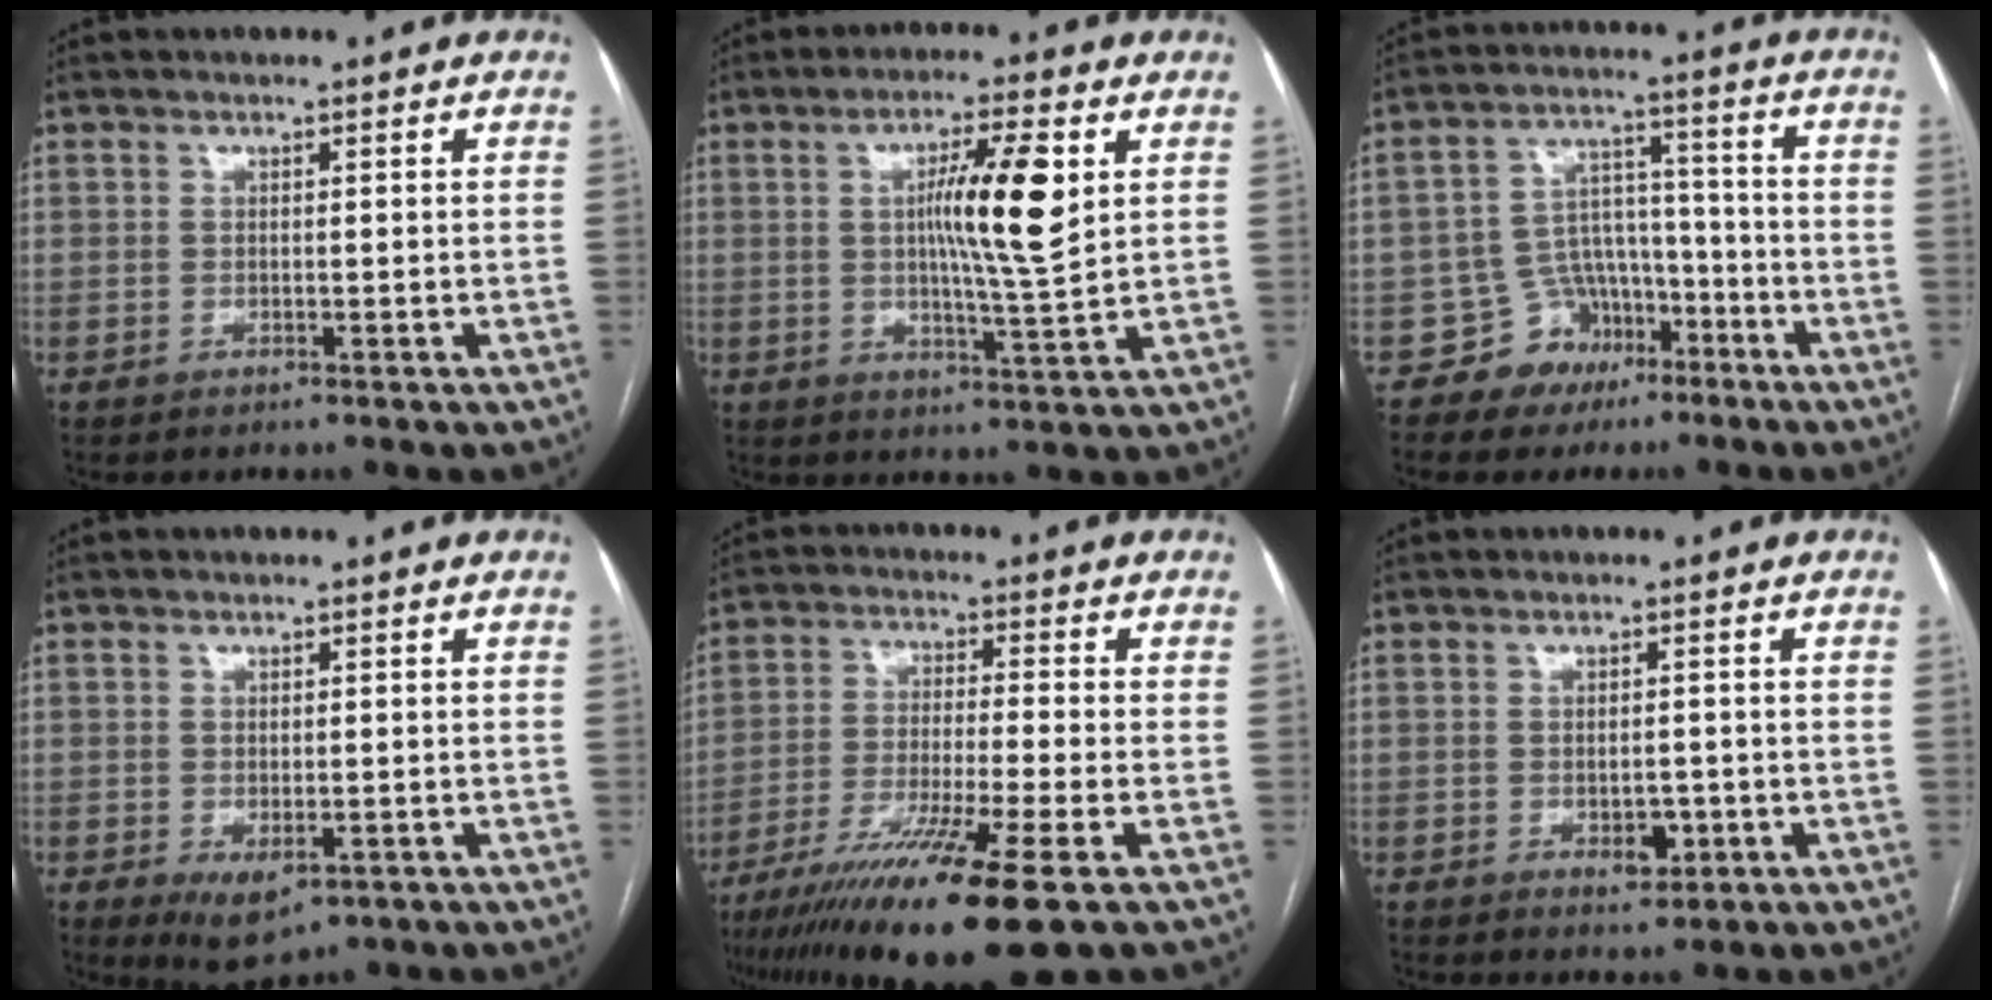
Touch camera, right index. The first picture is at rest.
{"total": 10.3, "force": [2.3, 0.2, 10.1], "torque": [-0.170, -0.003, 0.038]}
{"total": 8.0, "force": [-4.7, 6.4, 1.2], "torque": [-0.009, 0.034, -0.067]}
{"total": 5.3, "force": [-2.3, 2.5, 4.0], "torque": [-0.064, -0.010, -0.022]}
{"total": 16.0, "force": [-10.1, -0.5, 12.4], "torque": [-0.219, -0.046, -0.175]}
{"total": 2.9, "force": [-1.0, 1.6, 2.2], "torque": [-0.031, 0.001, -0.006]}